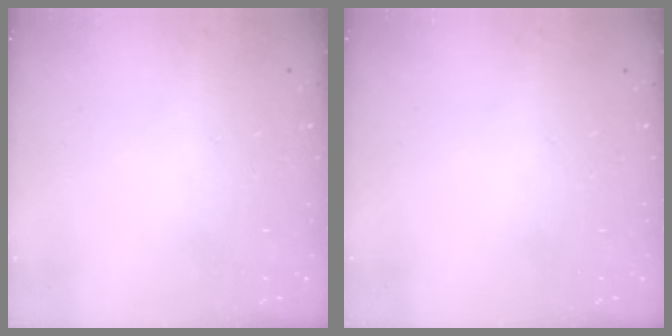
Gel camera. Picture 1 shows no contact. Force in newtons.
{"total": 0.0}